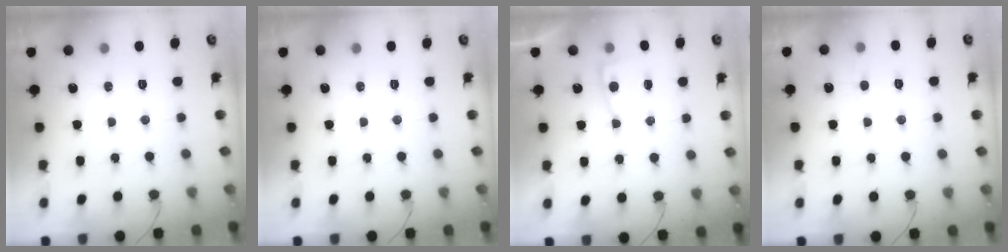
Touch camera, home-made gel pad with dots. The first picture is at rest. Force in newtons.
{"total": 0.0}
{"total": 4.4, "press": 4.4, "slide": 0.5}
{"total": 3.4, "press": 3.4, "slide": 0.3}